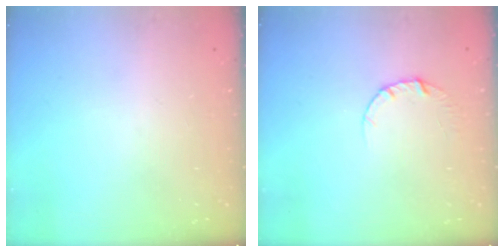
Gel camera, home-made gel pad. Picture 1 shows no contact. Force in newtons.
{"total": 3.4, "press": 3.4, "slide": 0.4}